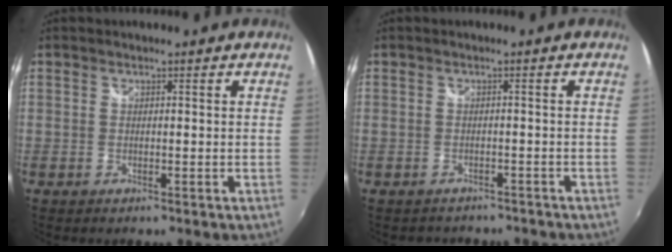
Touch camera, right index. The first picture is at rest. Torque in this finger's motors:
{"motor_torque": [0.01, 0.01, -0.01, 0.00]}